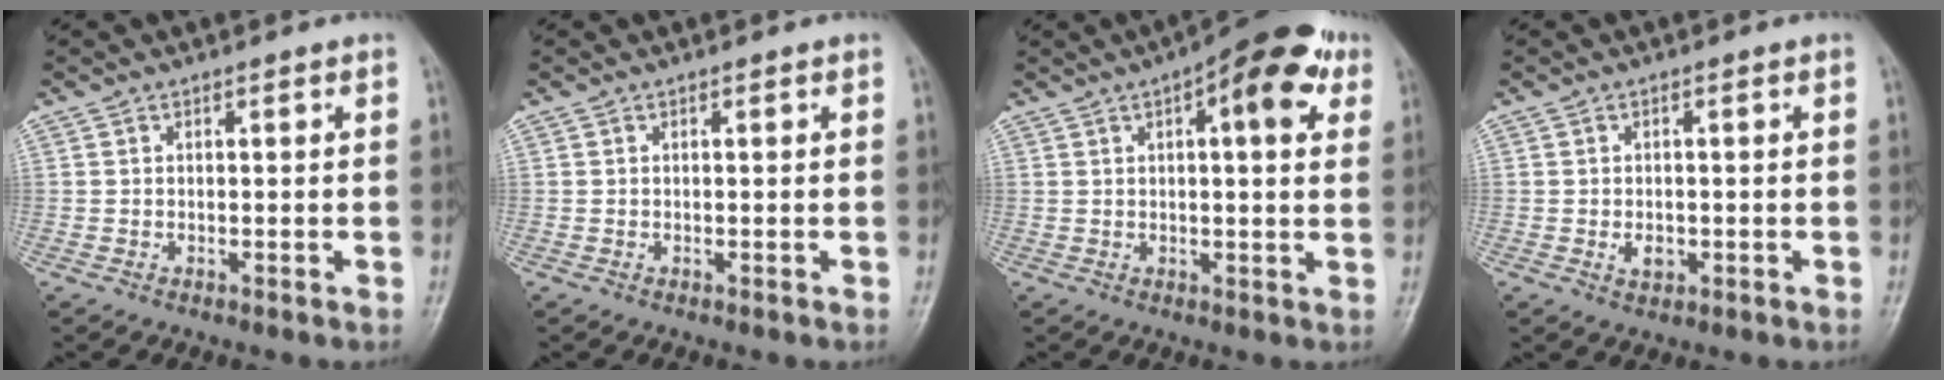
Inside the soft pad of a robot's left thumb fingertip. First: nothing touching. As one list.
[{"total": 0.0}, {"total": 12.6, "force": [5.1, 4.5, 10.6], "torque": [-0.117, 0.007, 0.060]}, {"total": 2.5, "force": [-0.5, 1.8, 1.6], "torque": [-0.021, 0.000, -0.006]}]